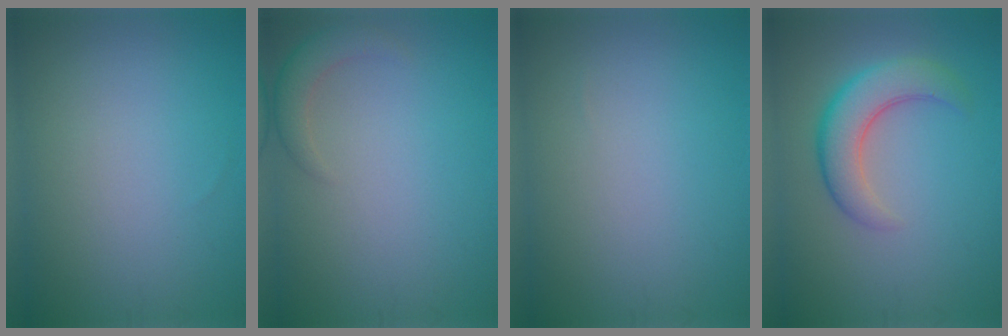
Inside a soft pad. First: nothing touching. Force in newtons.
{"total": 2.2, "press": 2.2, "slide": 0.2}
{"total": 0.0}
{"total": 4.9, "press": 4.9, "slide": 0.2}